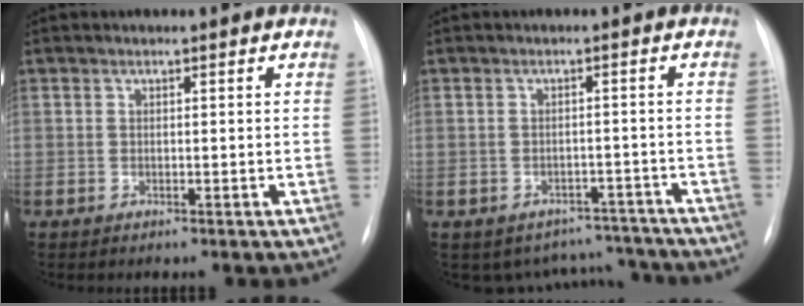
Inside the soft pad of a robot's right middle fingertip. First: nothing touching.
{"total": 7.8, "force": [-6.9, 3.6, -0.1], "torque": [0.019, 0.034, -0.080]}